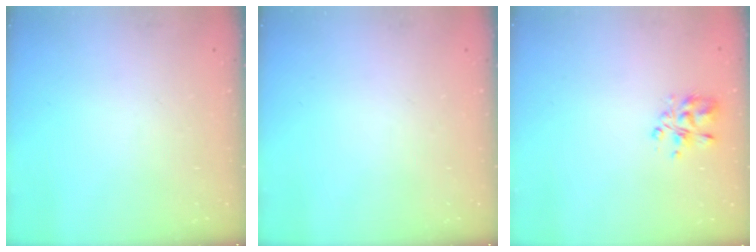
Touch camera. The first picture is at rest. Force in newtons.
{"total": 0.0}
{"total": 4.7, "press": 4.6, "slide": 0.7}